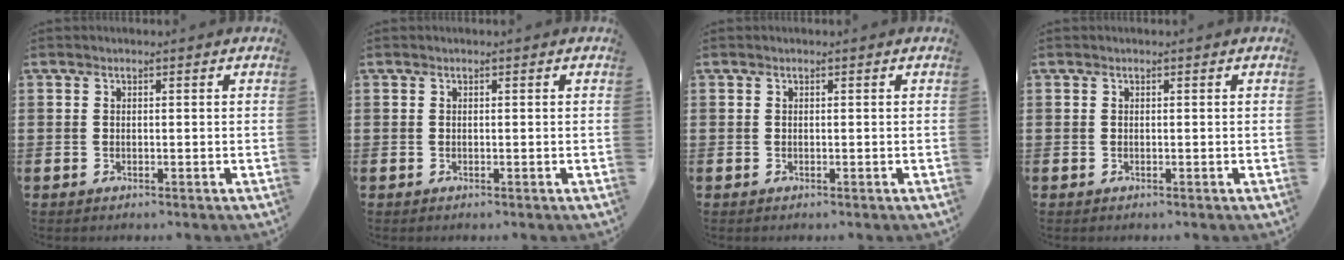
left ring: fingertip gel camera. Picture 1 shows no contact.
{"total": 0.0}
{"total": 0.0}
{"total": 0.0}